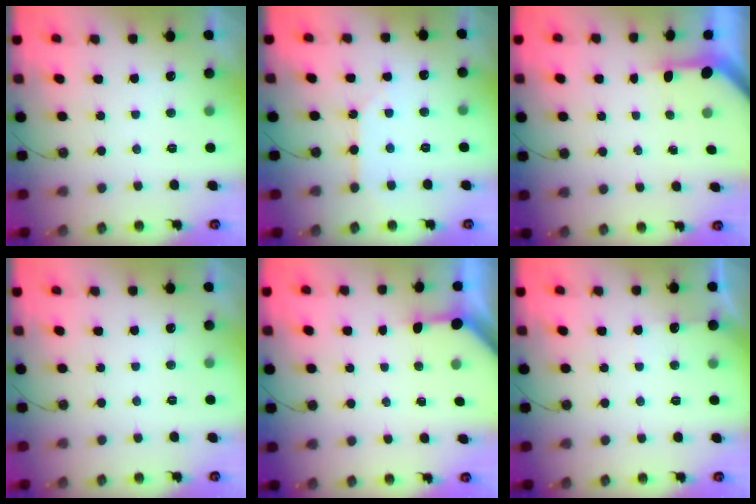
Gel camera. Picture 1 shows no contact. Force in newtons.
{"total": 2.7, "press": 2.7, "slide": 0.3}
{"total": 3.0, "press": 3.0, "slide": 0.2}
{"total": 0.0}
{"total": 2.8, "press": 2.8, "slide": 0.2}
{"total": 3.5, "press": 3.4, "slide": 0.6}